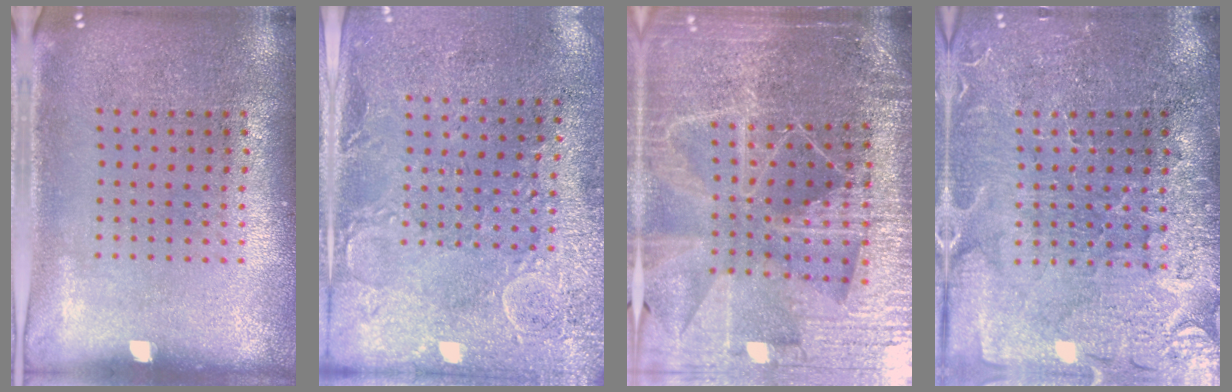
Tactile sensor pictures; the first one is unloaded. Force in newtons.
{"total": 2.9, "press": 2.5, "slide": 1.5}
{"total": 5.7, "press": 5.0, "slide": 2.8}
{"total": 3.7, "press": 3.5, "slide": 1.1}